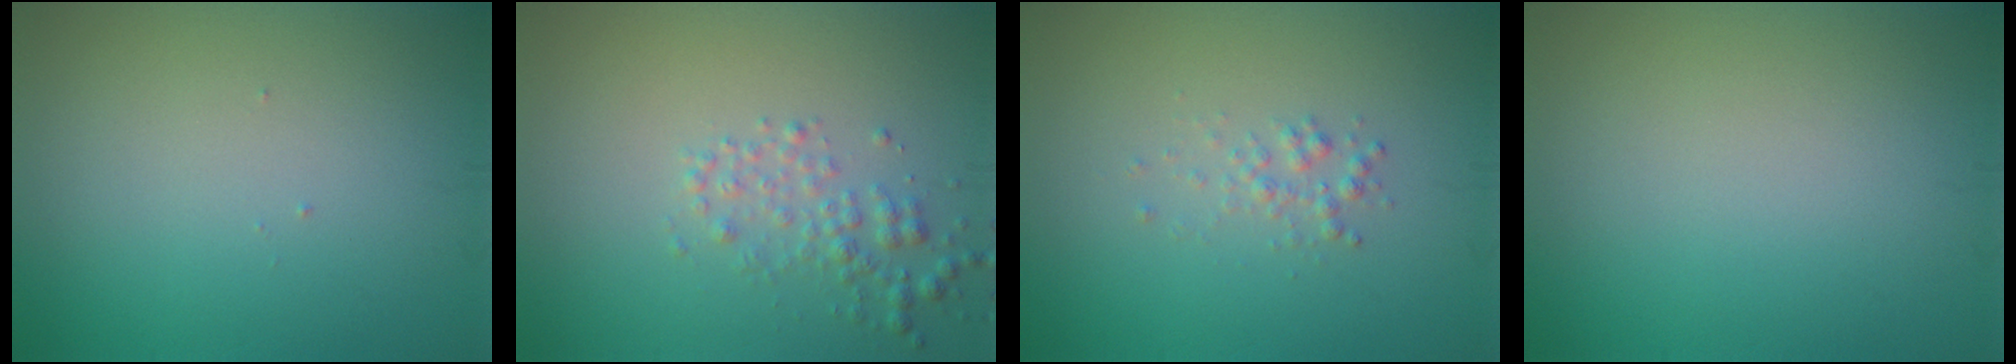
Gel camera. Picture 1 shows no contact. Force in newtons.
{"total": 2.1, "press": 2.1, "slide": 0.1}
{"total": 1.1, "press": 1.1, "slide": 0.1}
{"total": 0.0}